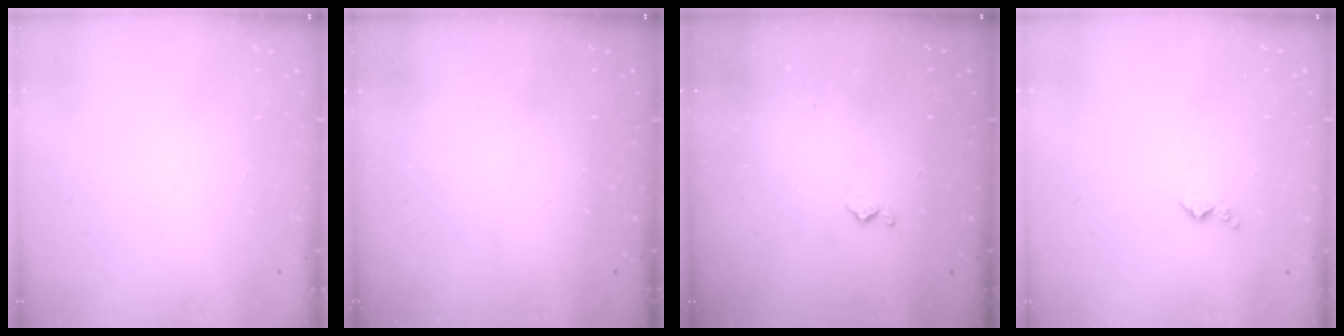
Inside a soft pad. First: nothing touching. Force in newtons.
{"total": 0.0}
{"total": 3.8, "press": 3.8, "slide": 0.3}
{"total": 3.9, "press": 3.8, "slide": 0.4}